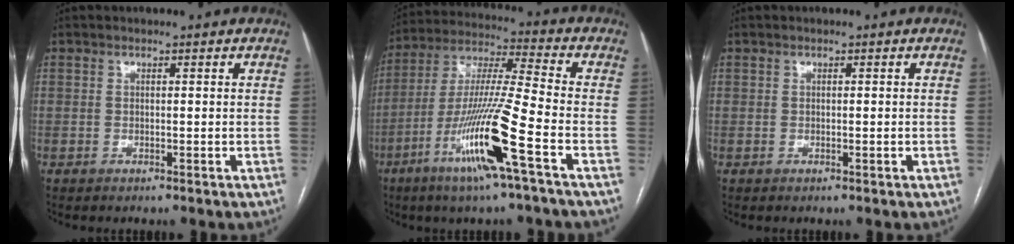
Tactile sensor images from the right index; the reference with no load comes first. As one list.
[{"total": 15.7, "force": [-6.9, -0.9, 14.1], "torque": [-0.283, -0.017, -0.132]}, {"total": 0.0}]